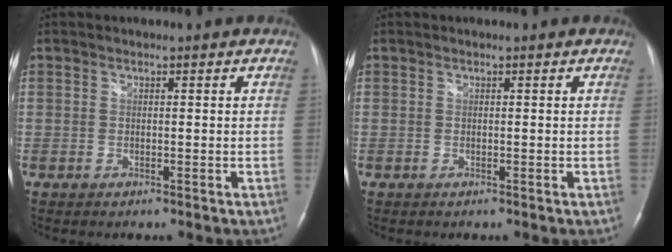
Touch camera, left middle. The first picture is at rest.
{"total": 0.0}